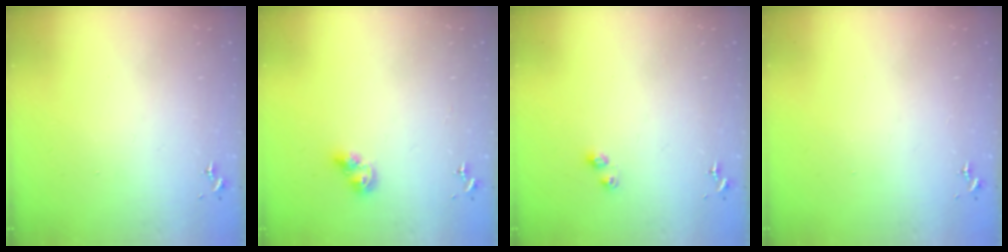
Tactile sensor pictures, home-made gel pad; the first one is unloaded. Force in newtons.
{"total": 6.3, "press": 6.3, "slide": 0.5}
{"total": 4.7, "press": 4.7, "slide": 0.3}
{"total": 0.0}